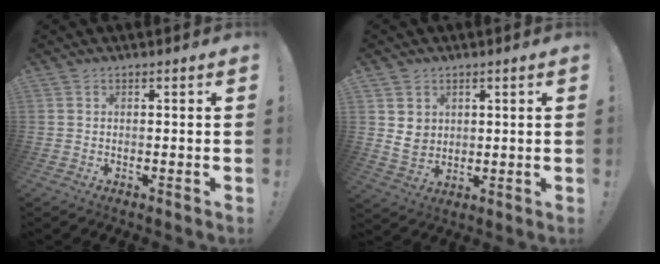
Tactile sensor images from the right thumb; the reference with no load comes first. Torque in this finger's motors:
{"motor_torque": [-0.40, 0.34, 0.07, 0.26, 0.00]}